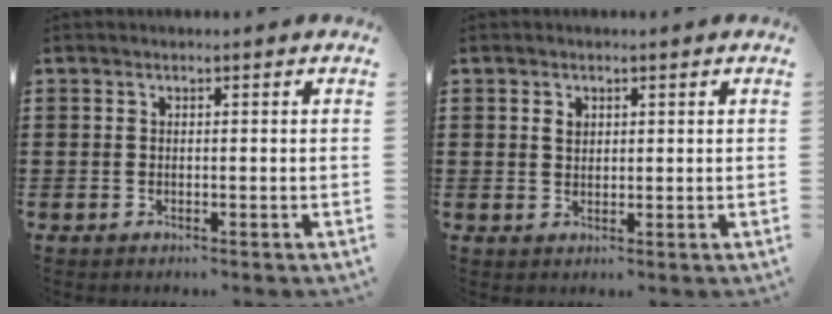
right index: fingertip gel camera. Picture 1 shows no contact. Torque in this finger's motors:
{"motor_torque": [0.23, -0.19, 0.07, 0.02]}